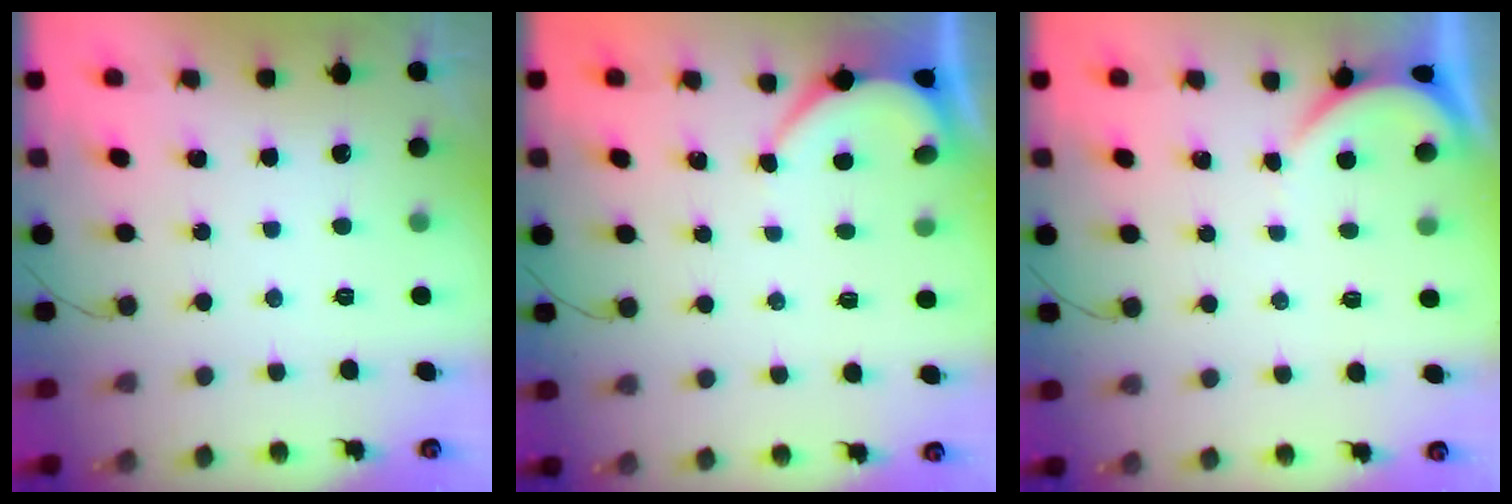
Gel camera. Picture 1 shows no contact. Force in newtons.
{"total": 2.2, "press": 2.2, "slide": 0.2}
{"total": 2.1, "press": 2.1, "slide": 0.3}